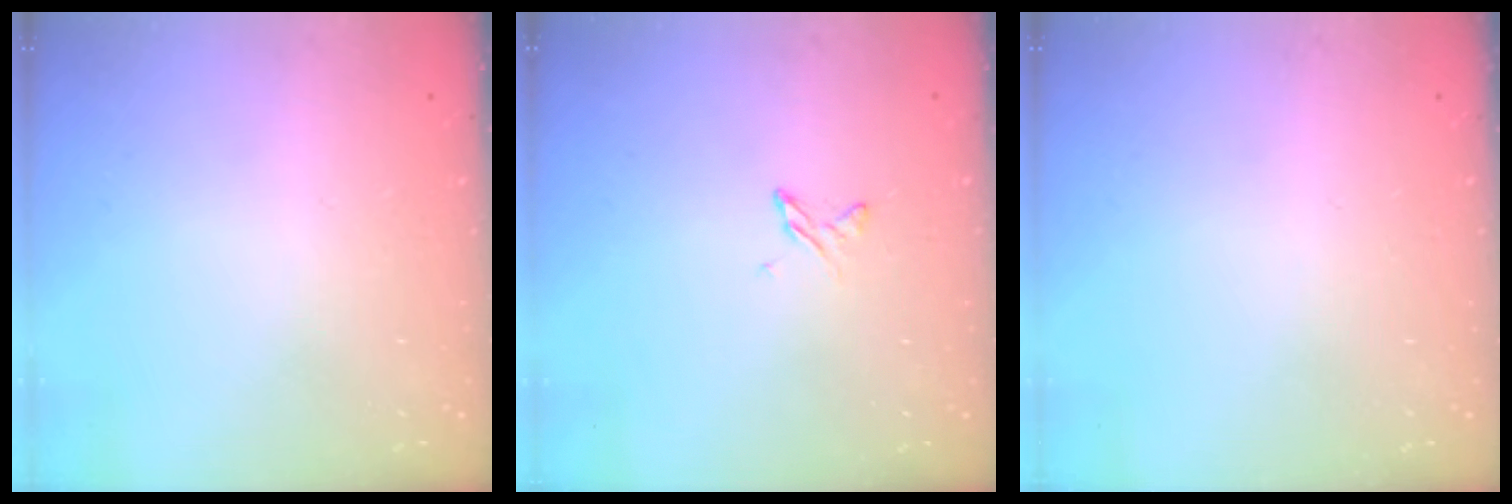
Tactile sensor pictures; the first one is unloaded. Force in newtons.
{"total": 4.0, "press": 4.0, "slide": 0.5}
{"total": 0.0}